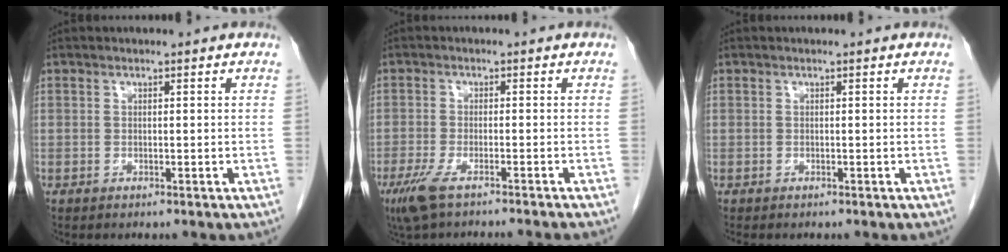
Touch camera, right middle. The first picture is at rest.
{"total": 8.7, "force": [-7.1, 0.4, 5.1], "torque": [-0.074, -0.022, -0.111]}
{"total": 1.2, "force": [-1.0, 0.4, 0.5], "torque": [-0.010, -0.002, -0.012]}